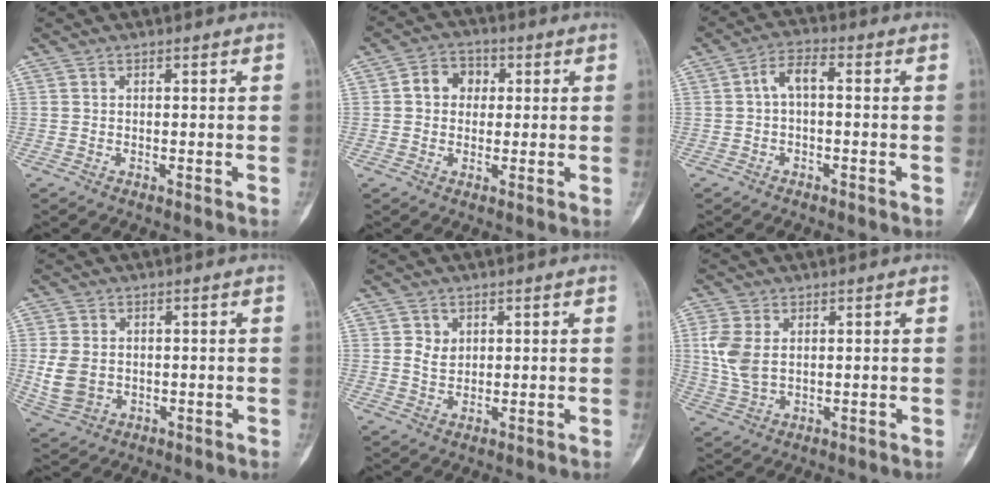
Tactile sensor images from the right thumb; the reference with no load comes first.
{"total": 5.9, "force": [0.9, 4.9, 3.1], "torque": [-0.022, 0.012, 0.007]}
{"total": 4.4, "force": [-0.1, 2.1, 3.8], "torque": [-0.066, 0.021, -0.010]}
{"total": 6.7, "force": [-0.2, 5.2, 4.2], "torque": [-0.078, -0.002, 0.006]}
{"total": 2.9, "force": [0.9, 2.4, 1.4], "torque": [-0.010, -0.005, 0.019]}
{"total": 6.7, "force": [1.3, 4.3, 5.0], "torque": [-0.113, 0.000, 0.031]}